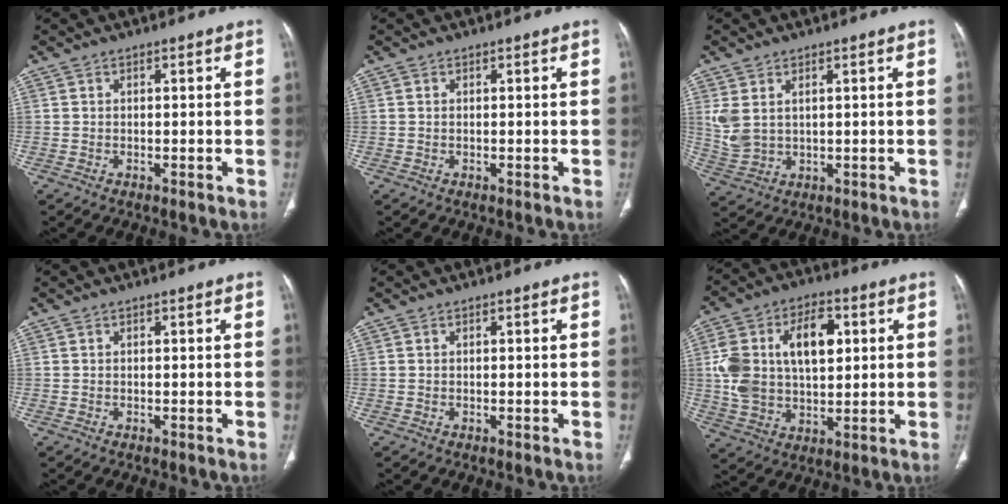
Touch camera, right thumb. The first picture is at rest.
{"total": 0.0}
{"total": 5.7, "force": [1.8, 3.5, 4.1], "torque": [-0.096, -0.003, 0.051]}
{"total": 0.0}
{"total": 0.0}
{"total": 17.7, "force": [3.5, 10.6, 13.7], "torque": [-0.235, 0.011, 0.066]}